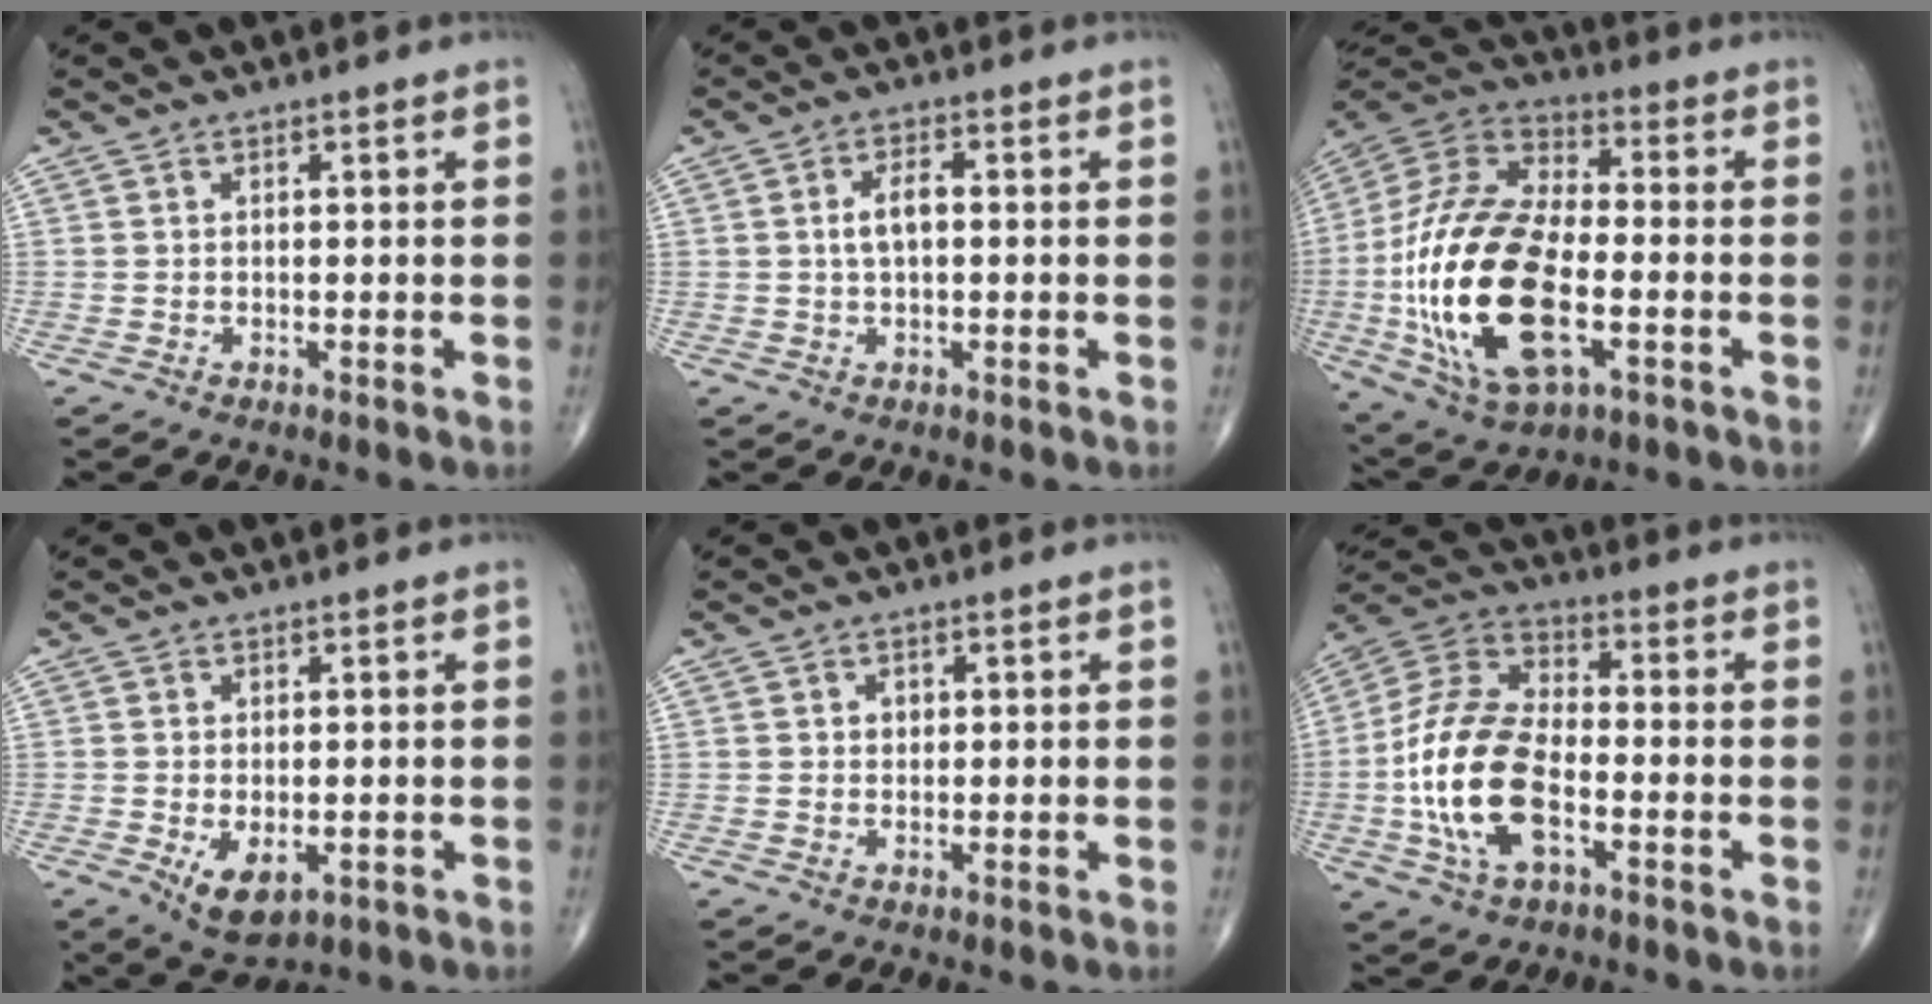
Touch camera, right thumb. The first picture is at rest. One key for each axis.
{"total": 4.0, "fx": 0.2, "fy": 2.0, "fz": 3.5, "tx": -0.070, "ty": 0.008, "tz": 0.002}
{"total": 27.2, "fx": -5.1, "fy": 13.5, "fz": 23.0, "tx": -0.481, "ty": 0.009, "tz": -0.083}
{"total": 5.6, "fx": -1.6, "fy": 3.1, "fz": 4.4, "tx": -0.069, "ty": -0.010, "tz": -0.014}
{"total": 1.4, "fx": 0.3, "fy": 1.2, "fz": 0.6, "tx": -0.003, "ty": 0.001, "tz": 0.004}
{"total": 17.7, "fx": -4.0, "fy": 9.4, "fz": 14.5, "tx": -0.297, "ty": 0.027, "tz": -0.077}